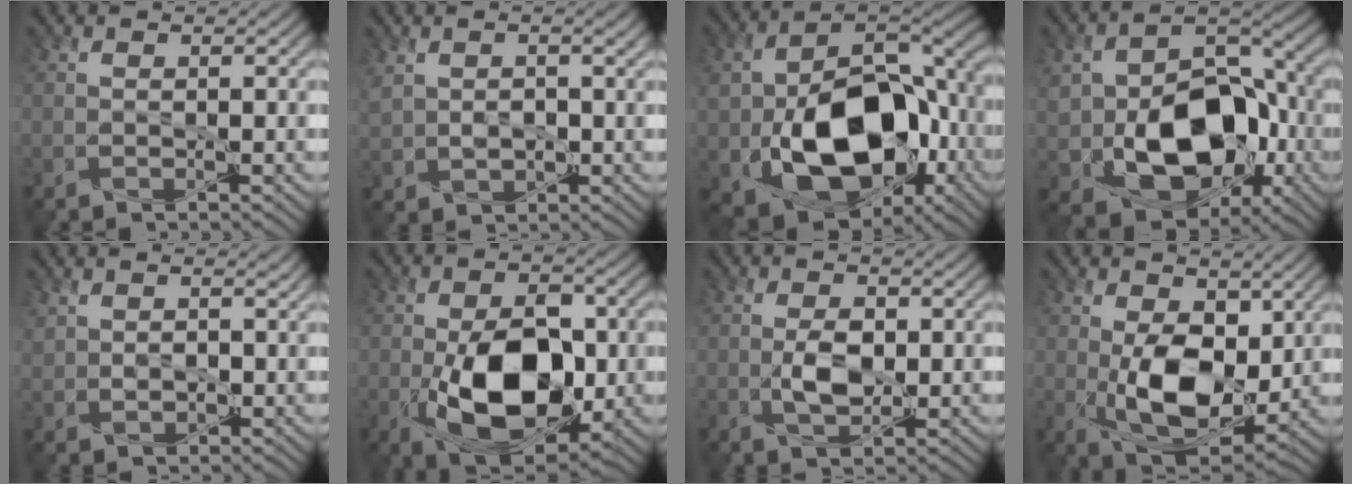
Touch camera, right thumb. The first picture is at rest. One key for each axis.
{"total": 3.9, "fx": 0.5, "fy": 2.9, "fz": 2.6, "tx": -0.072, "ty": -0.011, "tz": 0.015}
{"total": 18.2, "fx": -4.7, "fy": 12.2, "fz": 12.7, "tx": -0.239, "ty": -0.035, "tz": -0.070}
{"total": 16.0, "fx": -4.5, "fy": 11.1, "fz": 10.7, "tx": -0.172, "ty": -0.024, "tz": -0.076}
{"total": 2.6, "fx": 1.0, "fy": 1.9, "fz": 1.4, "tx": -0.048, "ty": -0.004, "tz": 0.022}
{"total": 13.4, "fx": -3.0, "fy": 7.7, "fz": 10.6, "tx": -0.186, "ty": -0.018, "tz": -0.050}
{"total": 4.2, "fx": -0.6, "fy": 2.2, "fz": 3.5, "tx": -0.070, "ty": 0.002, "tz": -0.012}
{"total": 11.3, "fx": 0.0, "fy": 6.7, "fz": 9.1, "tx": -0.178, "ty": -0.006, "tz": 0.001}